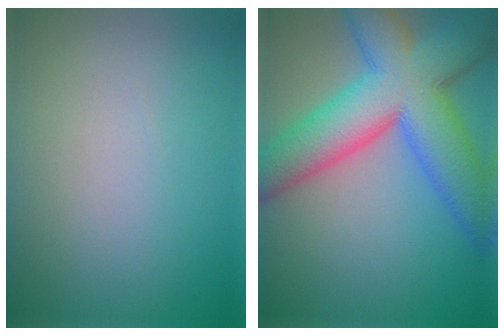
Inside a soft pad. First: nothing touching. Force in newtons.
{"total": 12.1, "press": 12.1, "slide": 0.4}